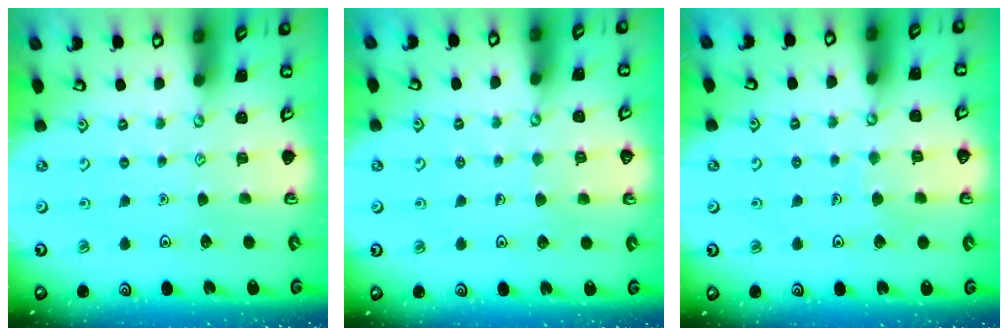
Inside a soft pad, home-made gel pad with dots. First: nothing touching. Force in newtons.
{"total": 5.3, "press": 5.3, "slide": 0.4}
{"total": 4.3, "press": 4.3, "slide": 0.3}